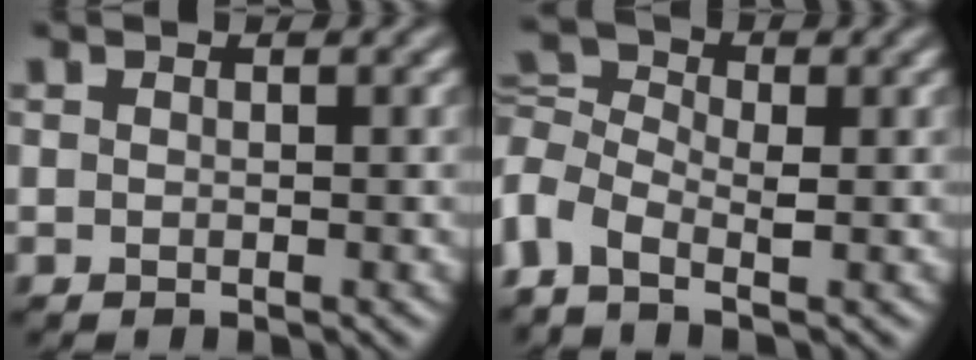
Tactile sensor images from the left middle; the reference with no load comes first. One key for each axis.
{"total": 3.3, "fx": -0.7, "fy": 2.1, "fz": 2.5, "tx": -0.058, "ty": 0.006, "tz": -0.027}